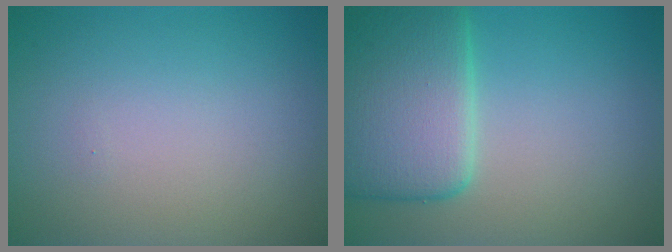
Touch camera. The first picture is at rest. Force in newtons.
{"total": 7.6, "press": 7.6, "slide": 0.5}